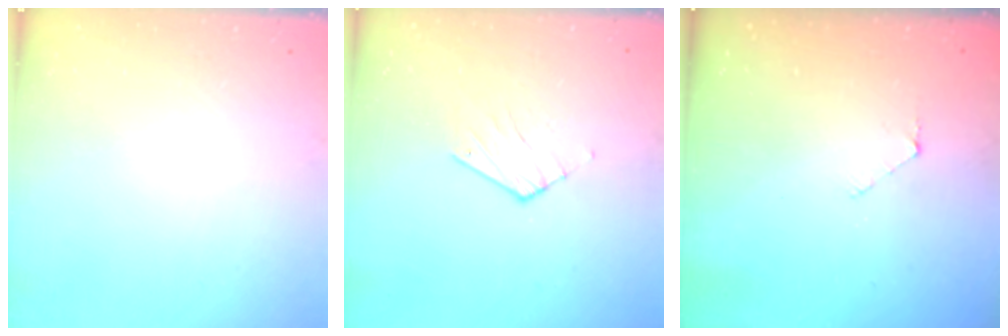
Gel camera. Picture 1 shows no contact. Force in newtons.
{"total": 4.4, "press": 4.4, "slide": 0.4}
{"total": 3.5, "press": 3.5, "slide": 0.3}